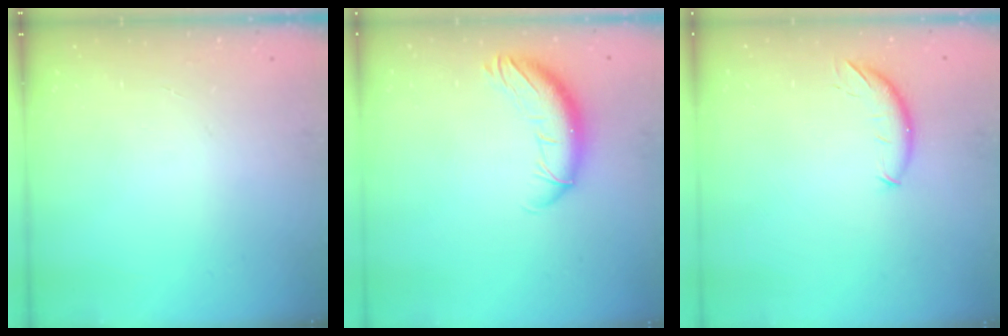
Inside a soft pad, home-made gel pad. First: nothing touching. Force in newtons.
{"total": 11.2, "press": 11.1, "slide": 1.7}
{"total": 7.5, "press": 7.5, "slide": 0.6}